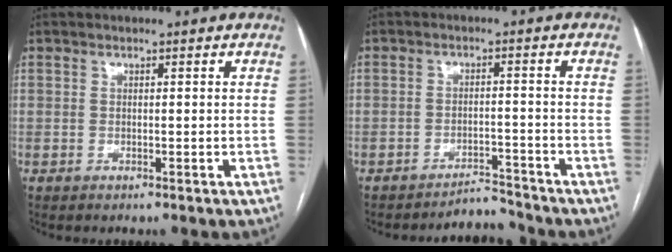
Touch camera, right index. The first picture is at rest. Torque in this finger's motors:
{"motor_torque": [-0.39, 0.32, -0.20, -0.08]}